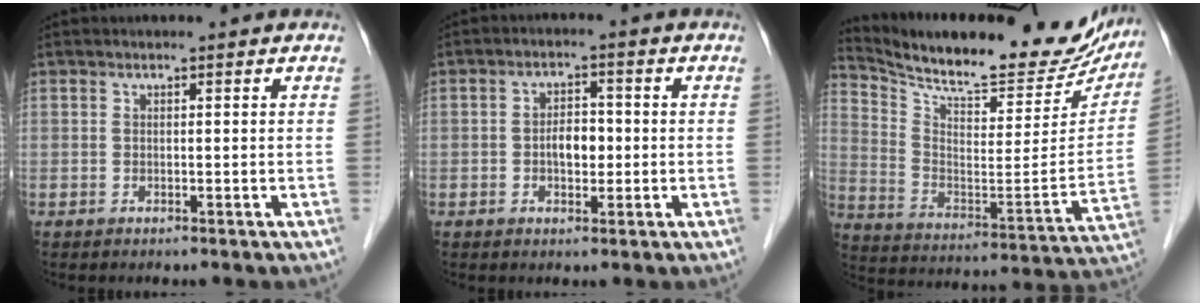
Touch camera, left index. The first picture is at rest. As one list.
[{"total": 3.7, "force": [-0.7, 2.1, 3.0], "torque": [-0.053, 0.007, -0.010]}, {"total": 25.8, "force": [23.1, 6.1, 9.9], "torque": [-0.162, -0.048, 0.324]}]